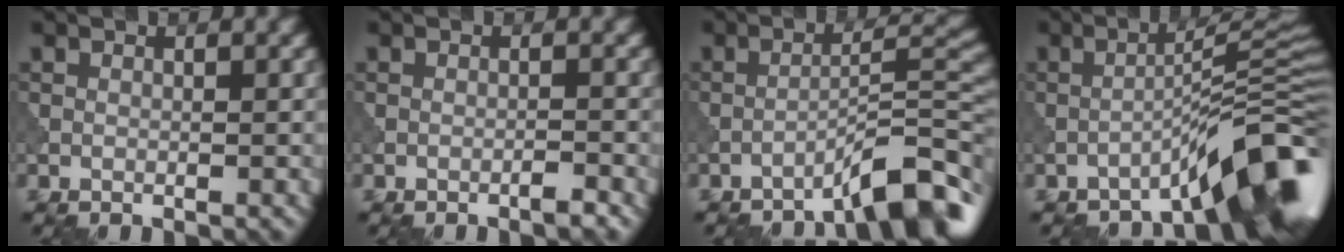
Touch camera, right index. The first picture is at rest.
{"total": 1.0, "force": [-0.8, 0.0, 0.6], "torque": [-0.009, 0.005, -0.018]}
{"total": 6.6, "force": [-4.9, 0.9, 4.4], "torque": [-0.059, 0.020, -0.080]}
{"total": 8.9, "force": [-5.7, 1.3, 6.8], "torque": [-0.083, 0.018, -0.095]}